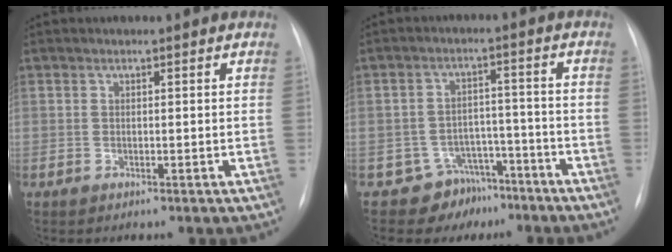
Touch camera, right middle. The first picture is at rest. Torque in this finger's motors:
{"motor_torque": [0.26, -0.34, 0.02, -0.02]}